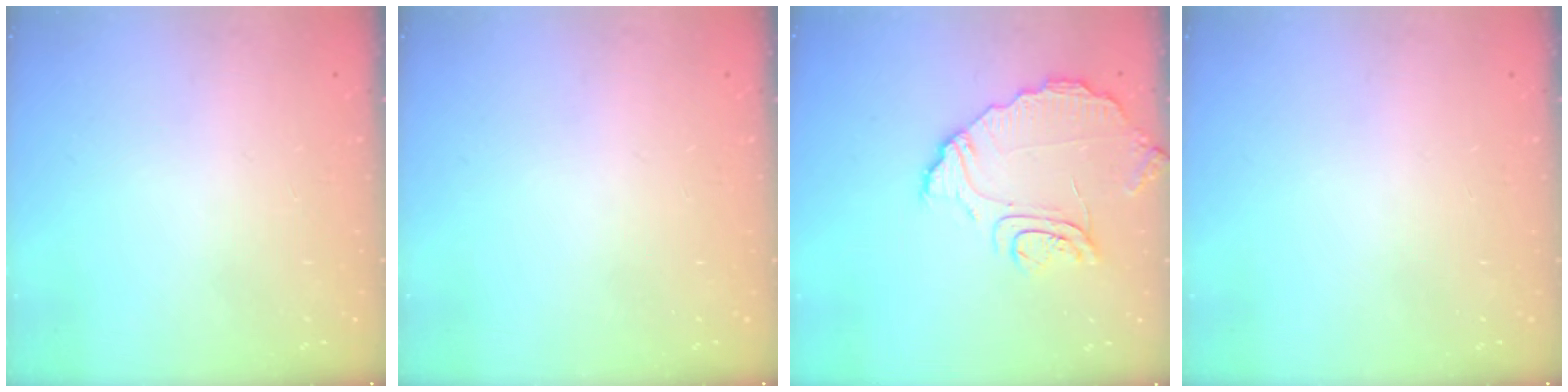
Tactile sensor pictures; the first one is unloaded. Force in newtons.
{"total": 0.0}
{"total": 9.4, "press": 9.3, "slide": 1.0}
{"total": 0.0}